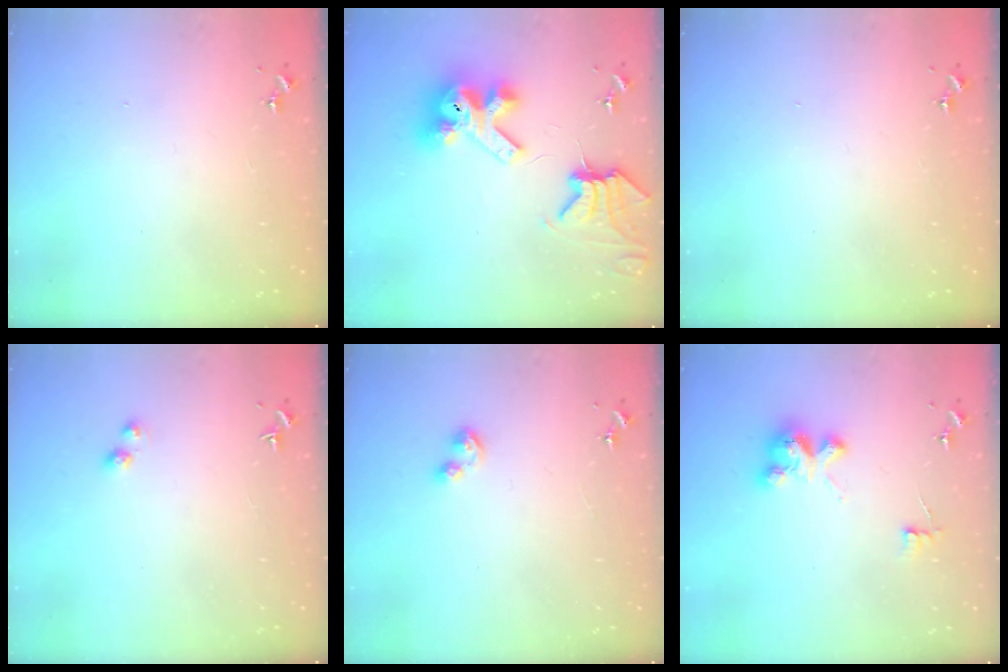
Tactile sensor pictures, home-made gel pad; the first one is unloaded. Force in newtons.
{"total": 12.8, "press": 12.6, "slide": 1.9}
{"total": 0.0}
{"total": 3.2, "press": 3.1, "slide": 0.6}
{"total": 6.5, "press": 6.5, "slide": 0.7}
{"total": 6.7, "press": 6.7, "slide": 0.4}